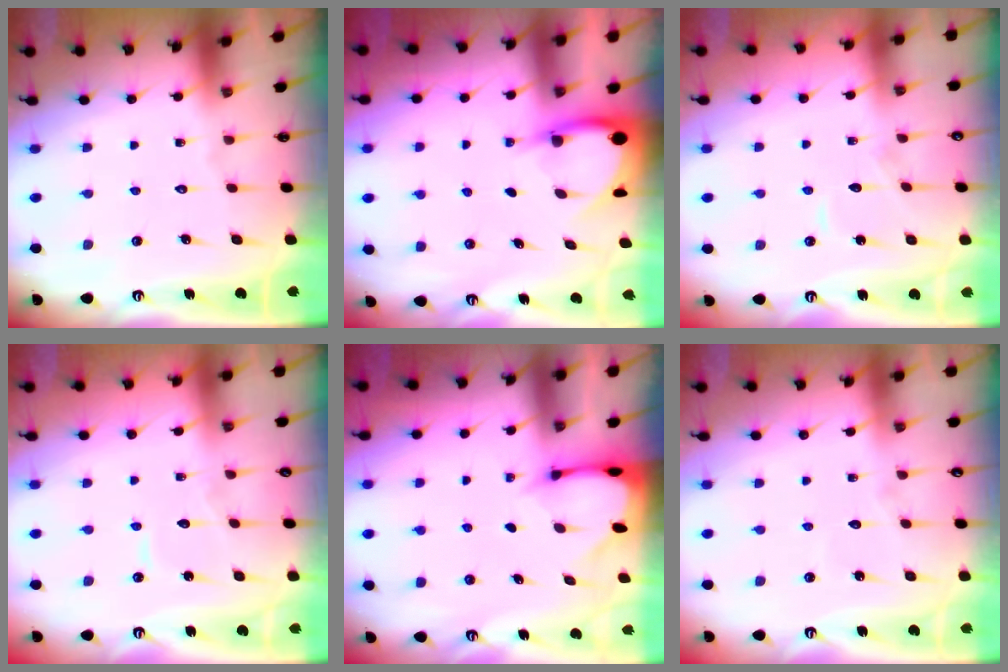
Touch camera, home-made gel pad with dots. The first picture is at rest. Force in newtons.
{"total": 3.9, "press": 3.9, "slide": 0.3}
{"total": 5.3, "press": 5.2, "slide": 0.7}
{"total": 5.4, "press": 5.4, "slide": 0.4}
{"total": 2.0, "press": 2.0, "slide": 0.1}
{"total": 4.9, "press": 4.9, "slide": 0.4}